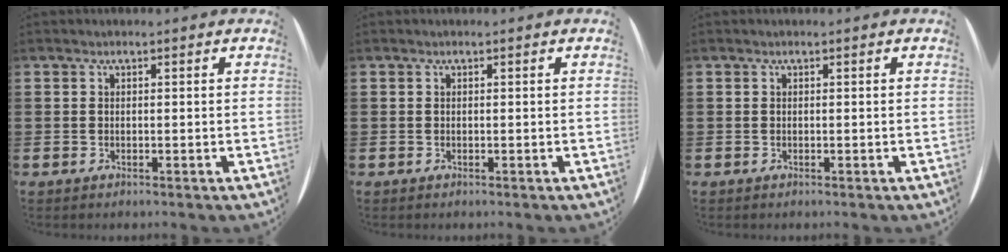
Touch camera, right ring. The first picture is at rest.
{"total": 0.0}
{"total": 0.0}